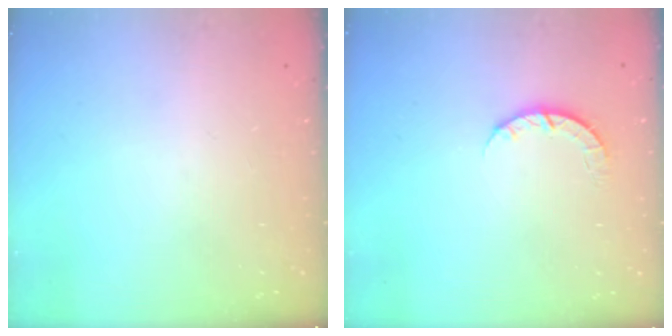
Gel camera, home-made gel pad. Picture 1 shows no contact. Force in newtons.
{"total": 3.4, "press": 3.4, "slide": 0.4}